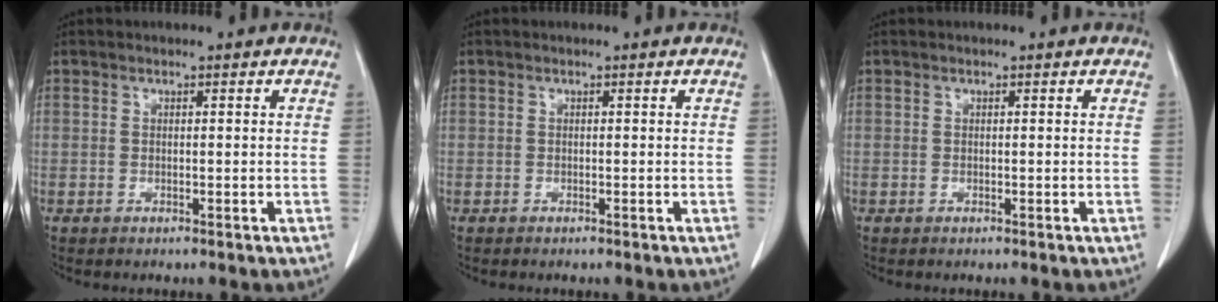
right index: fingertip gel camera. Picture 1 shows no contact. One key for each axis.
{"total": 0.0}
{"total": 0.0}